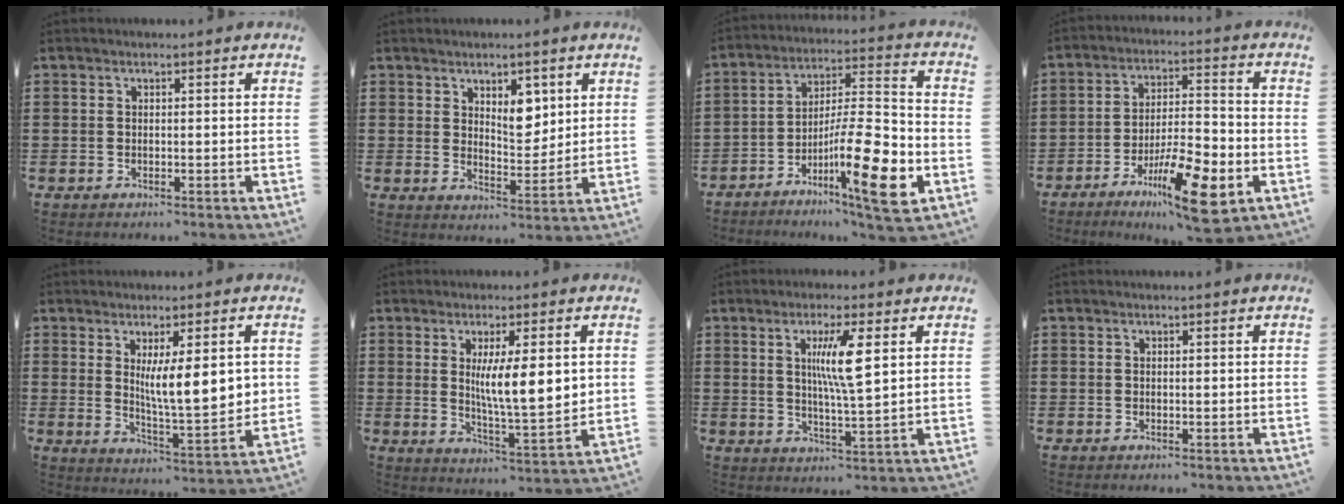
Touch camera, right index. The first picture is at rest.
{"total": 5.5, "force": [2.7, 3.1, 3.6], "torque": [-0.058, -0.002, 0.044]}
{"total": 15.2, "force": [-7.0, 3.2, 13.1], "torque": [-0.204, 0.010, -0.119]}
{"total": 11.7, "force": [-6.1, 3.3, 9.4], "torque": [-0.168, 0.013, -0.107]}
{"total": 9.5, "force": [2.3, 2.2, 9.0], "torque": [-0.147, -0.009, 0.034]}
{"total": 9.3, "force": [1.9, 2.1, 8.9], "torque": [-0.154, -0.006, 0.029]}
{"total": 7.3, "force": [2.1, 0.7, 6.9], "torque": [-0.138, 0.000, 0.031]}
{"total": 0.0}